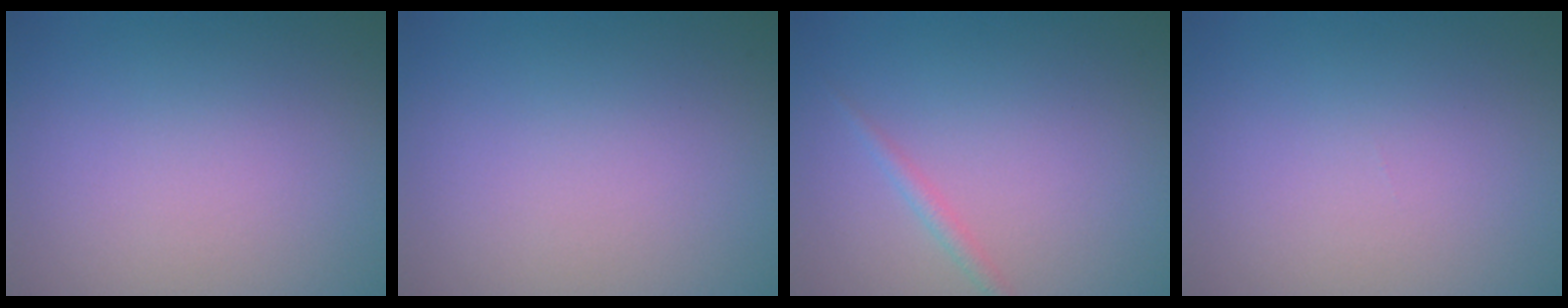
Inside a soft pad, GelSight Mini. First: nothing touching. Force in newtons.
{"total": 0.0}
{"total": 1.1, "press": 1.1, "slide": 0.1}
{"total": 0.0}